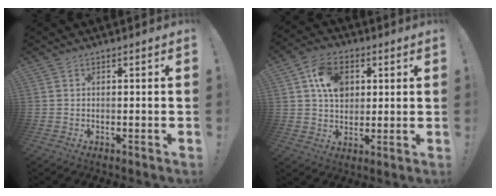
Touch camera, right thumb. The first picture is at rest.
{"total": 11.9, "force": [3.8, 9.1, 6.8], "torque": [-0.104, 0.003, 0.074]}